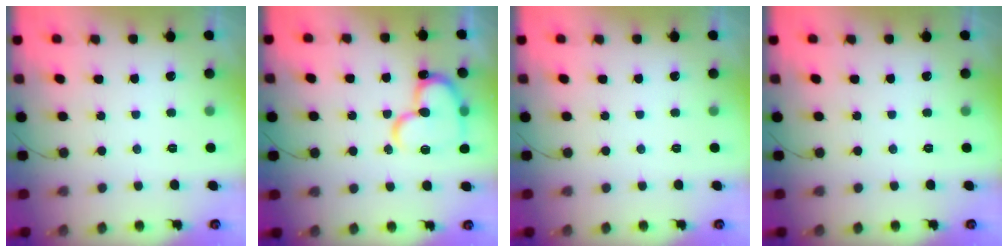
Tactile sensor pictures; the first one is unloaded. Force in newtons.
{"total": 17.1, "press": 17.1, "slide": 1.4}
{"total": 0.0}
{"total": 0.0}